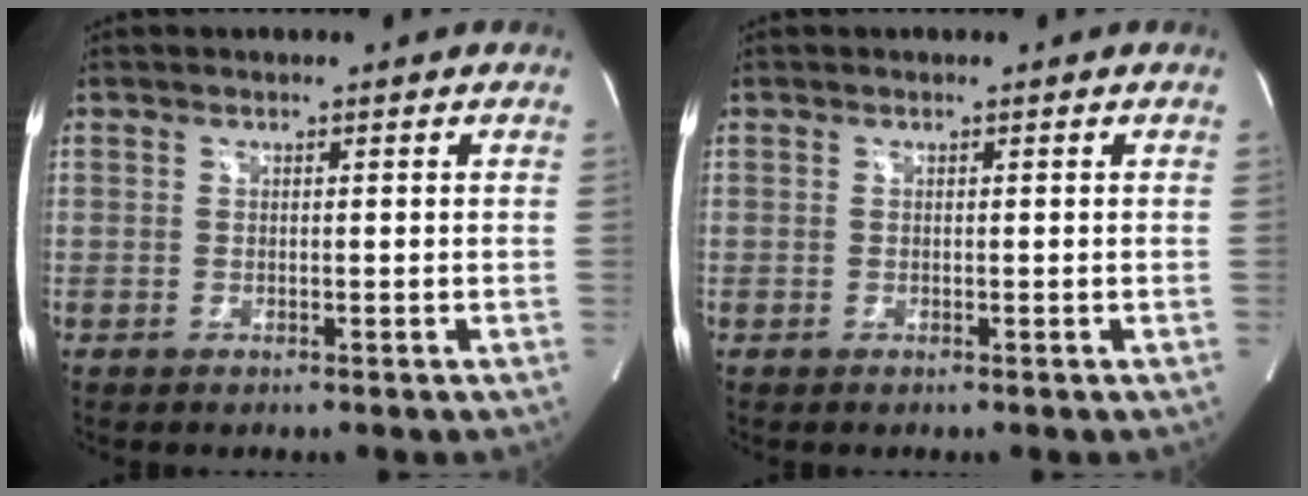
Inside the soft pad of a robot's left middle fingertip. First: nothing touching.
{"total": 0.0}